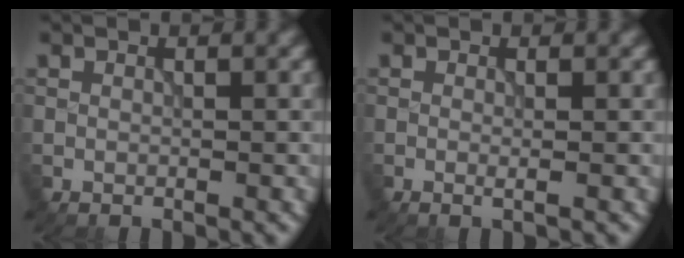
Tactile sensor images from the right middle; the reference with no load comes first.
{"total": 0.7, "force": [-0.1, 0.1, 0.7], "torque": [-0.013, -0.003, -0.004]}